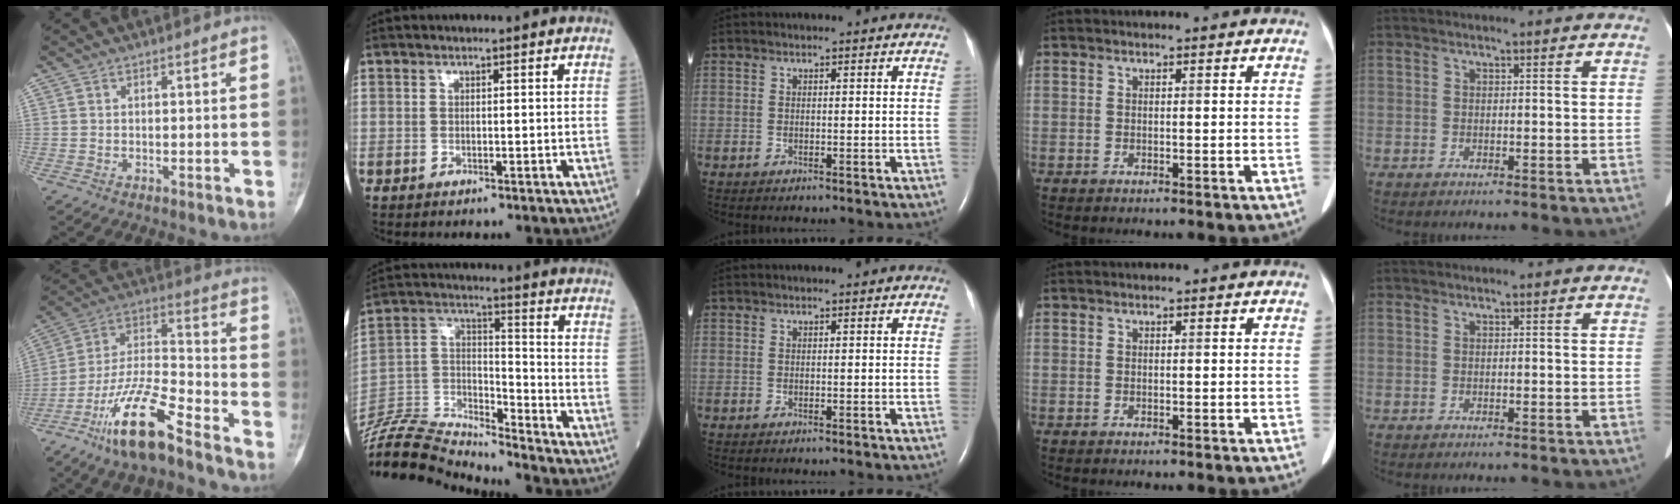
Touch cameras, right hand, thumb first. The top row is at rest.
{"thumb": {"total": 16.1, "force": [-10.6, 3.9, 11.4], "torque": [-0.220, 0.070, -0.199]}, "index": {"total": 16.8, "force": [-16.6, 0.7, 2.4], "torque": [-0.048, 0.040, -0.302]}}